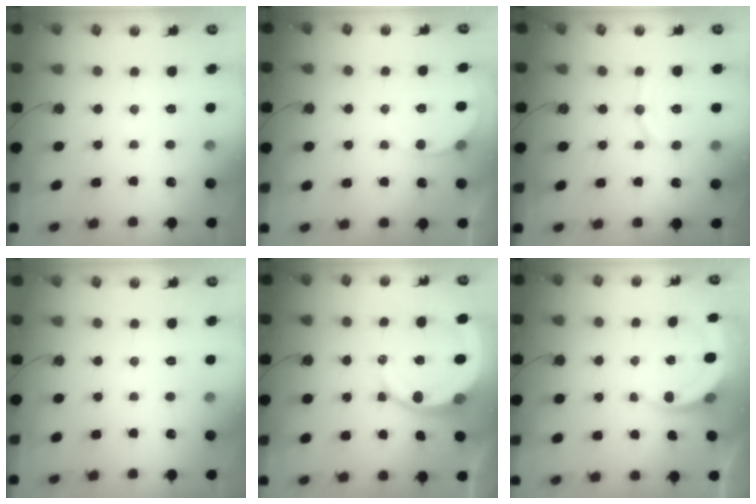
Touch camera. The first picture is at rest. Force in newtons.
{"total": 3.8, "press": 3.8, "slide": 0.4}
{"total": 8.4, "press": 8.3, "slide": 0.7}
{"total": 0.0}
{"total": 12.0, "press": 11.9, "slide": 1.4}
{"total": 5.5, "press": 5.5, "slide": 0.3}